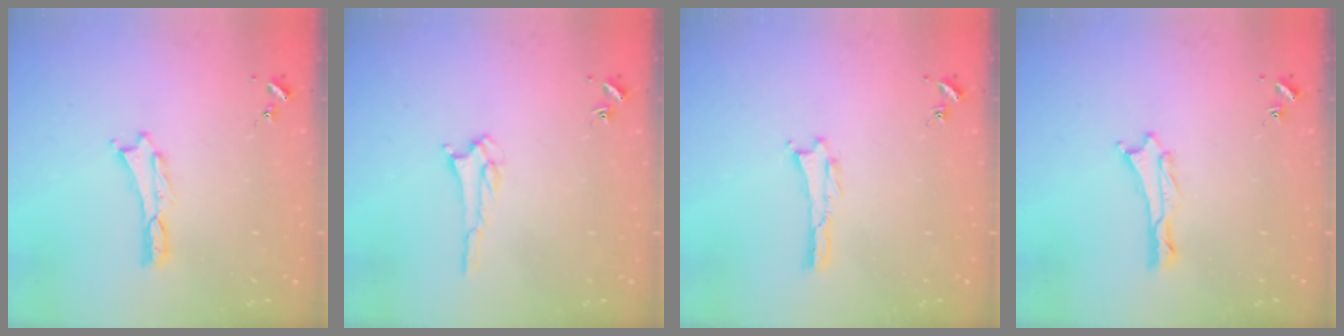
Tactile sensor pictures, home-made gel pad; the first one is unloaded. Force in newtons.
{"total": 1.5, "press": 1.5, "slide": 0.2}
{"total": 0.0}
{"total": 0.0}